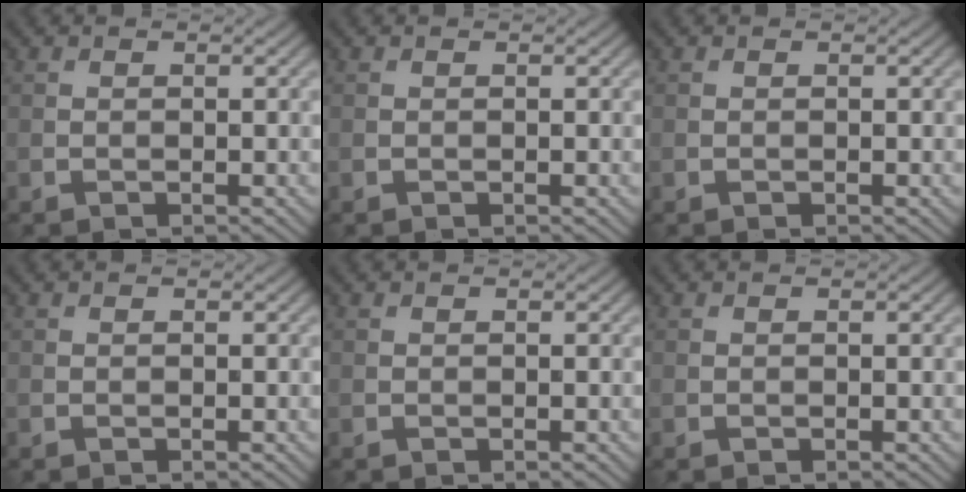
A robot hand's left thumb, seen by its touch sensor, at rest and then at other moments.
{"total": 0.0}
{"total": 0.0}
{"total": 0.0}
{"total": 0.0}
{"total": 0.0}